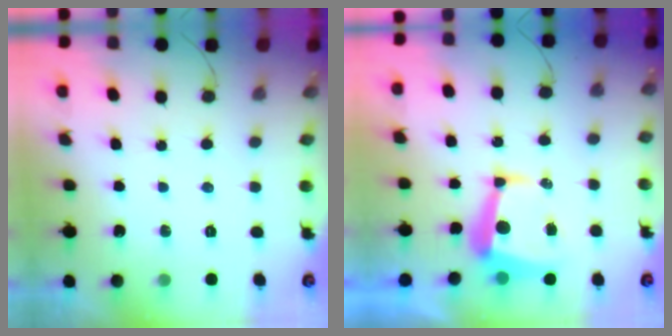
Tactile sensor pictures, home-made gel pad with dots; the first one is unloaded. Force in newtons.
{"total": 7.1, "press": 7.1, "slide": 1.0}